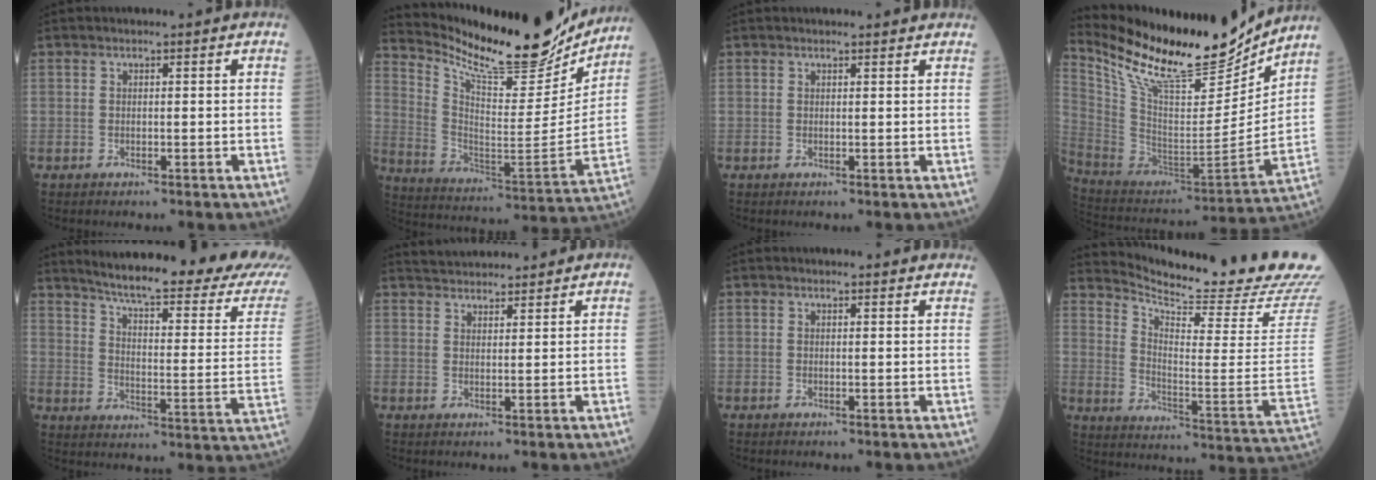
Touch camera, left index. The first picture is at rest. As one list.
[{"total": 20.8, "force": [18.7, 4.2, 8.0], "torque": [-0.147, -0.058, 0.286]}, {"total": 2.2, "force": [2.1, 0.4, 0.4], "torque": [-0.009, 0.006, 0.015]}, {"total": 21.7, "force": [18.5, 4.7, 10.4], "torque": [-0.202, -0.036, 0.317]}, {"total": 24.4, "force": [22.1, 0.8, 10.4], "torque": [-0.156, -0.093, 0.277]}, {"total": 6.1, "force": [5.9, 1.1, 1.2], "torque": [-0.021, 0.025, 0.087]}, {"total": 6.1, "force": [5.8, 1.1, 1.4], "torque": [-0.002, 0.002, 0.041]}, {"total": 22.0, "force": [20.7, 0.1, 7.3], "torque": [-0.133, -0.129, 0.266]}]